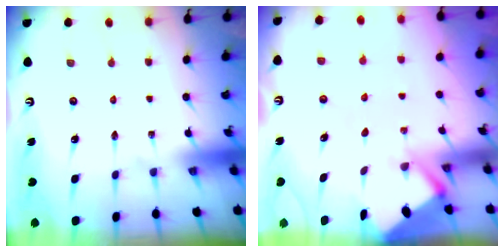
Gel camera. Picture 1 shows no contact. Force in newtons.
{"total": 2.7, "press": 2.7, "slide": 0.4}